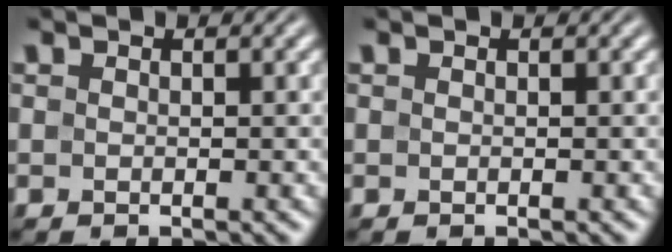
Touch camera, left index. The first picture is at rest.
{"total": 0.0}